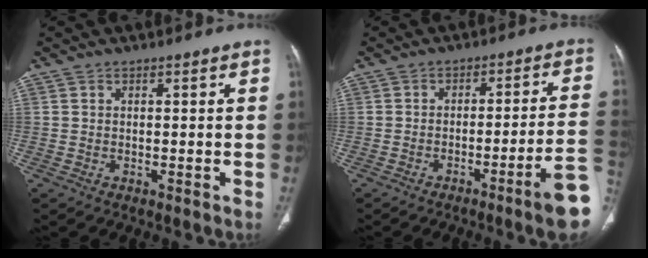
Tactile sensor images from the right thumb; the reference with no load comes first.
{"total": 10.6, "force": [-4.9, -0.2, 9.3], "torque": [-0.123, 0.024, -0.071]}